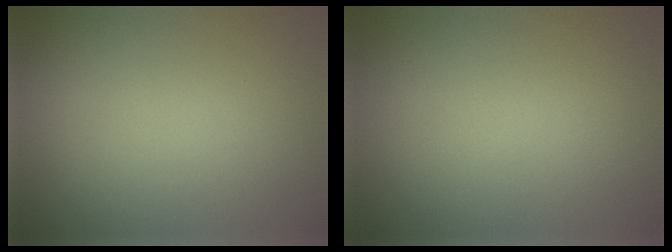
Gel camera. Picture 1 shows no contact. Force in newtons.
{"total": 0.0}